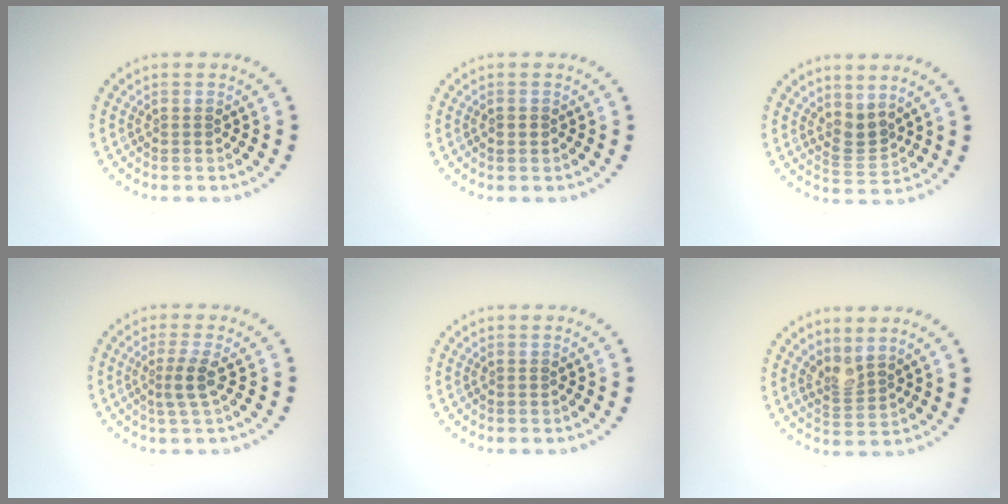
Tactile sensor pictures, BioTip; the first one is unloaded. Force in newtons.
{"total": 1.0, "press": 1.0, "slide": 0.1}
{"total": 2.3, "press": 1.6, "slide": 1.6}
{"total": 2.1, "press": 1.6, "slide": 1.4}
{"total": 0.0}
{"total": 2.1, "press": 1.5, "slide": 1.4}